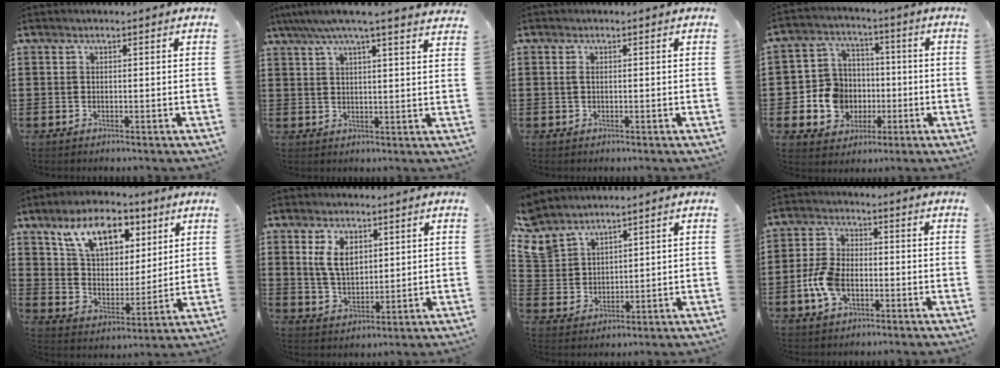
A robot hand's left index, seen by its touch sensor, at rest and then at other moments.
{"total": 5.4, "force": [4.4, -0.3, 3.2], "torque": [-0.075, -0.013, 0.074]}
{"total": 0.9, "force": [-0.1, 0.4, 0.8], "torque": [-0.023, -0.002, -0.004]}
{"total": 8.0, "force": [-1.2, 7.7, 2.0], "torque": [-0.077, 0.018, -0.015]}
{"total": 10.4, "force": [6.7, 5.5, 5.8], "torque": [-0.112, -0.011, 0.115]}
{"total": 5.6, "force": [2.2, 3.3, 4.0], "torque": [-0.090, 0.010, 0.039]}
{"total": 5.3, "force": [4.6, 2.4, 1.1], "torque": [-0.049, -0.015, 0.086]}
{"total": 6.9, "force": [-1.8, 4.0, 5.3], "torque": [-0.131, -0.001, -0.041]}